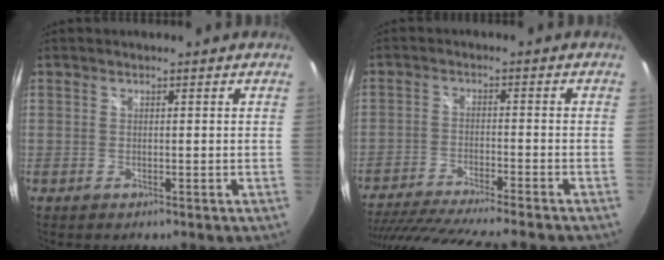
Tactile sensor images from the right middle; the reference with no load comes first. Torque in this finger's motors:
{"motor_torque": [1.09, -1.05, 0.29, 0.08]}